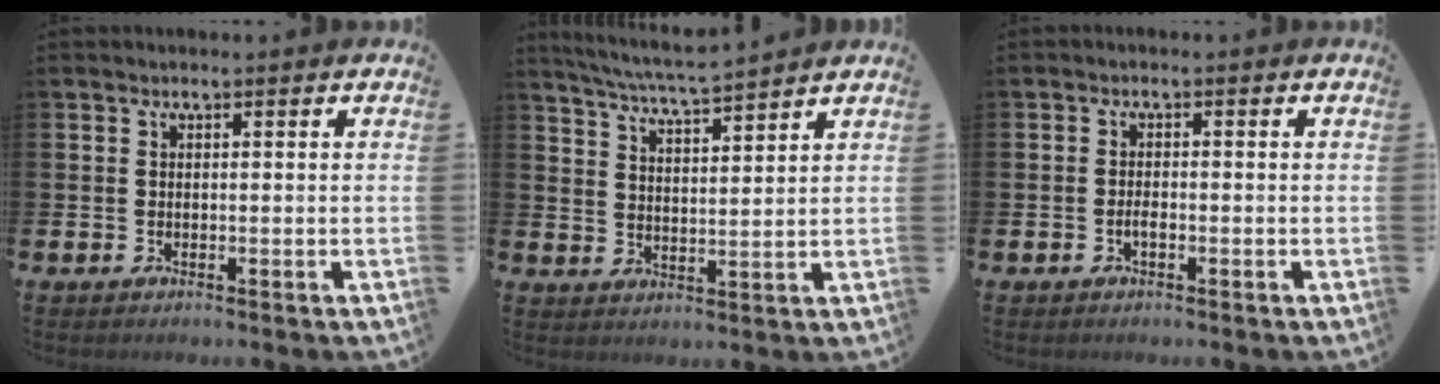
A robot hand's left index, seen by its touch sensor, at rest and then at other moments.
{"total": 5.6, "force": [5.4, -0.4, 1.2], "torque": [-0.041, -0.033, 0.094]}
{"total": 1.2, "force": [-0.6, 0.4, 0.9], "torque": [-0.026, 0.002, -0.009]}